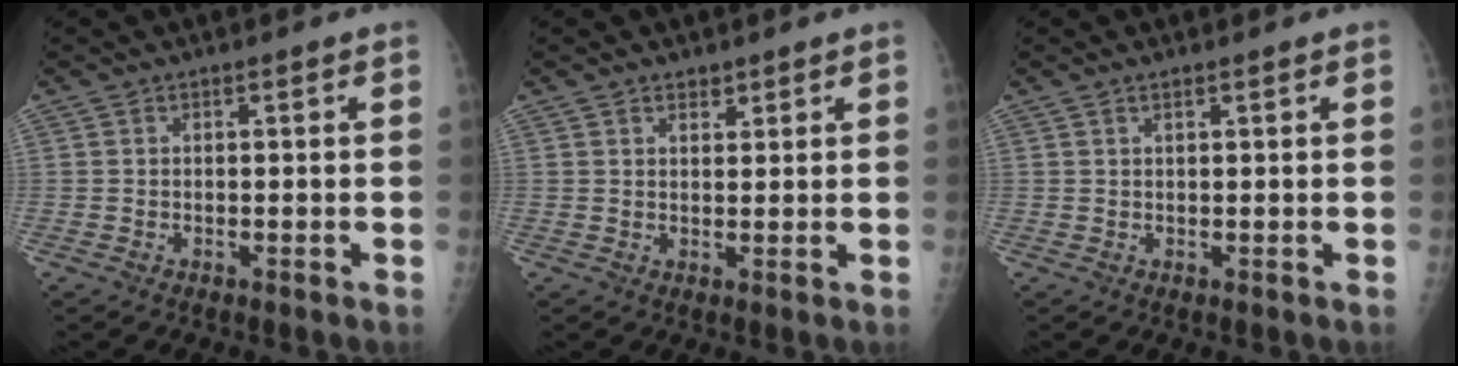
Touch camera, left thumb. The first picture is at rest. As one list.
[{"total": 2.0, "force": [1.5, 1.1, 0.7], "torque": [0.002, -0.009, 0.021]}, {"total": 0.8, "force": [0.6, 0.1, 0.5], "torque": [-0.009, 0.000, 0.011]}]